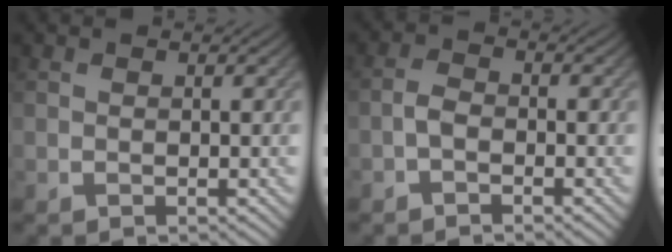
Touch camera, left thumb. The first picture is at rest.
{"total": 2.1, "force": [-1.2, 1.0, 1.3], "torque": [-0.026, 0.005, -0.032]}